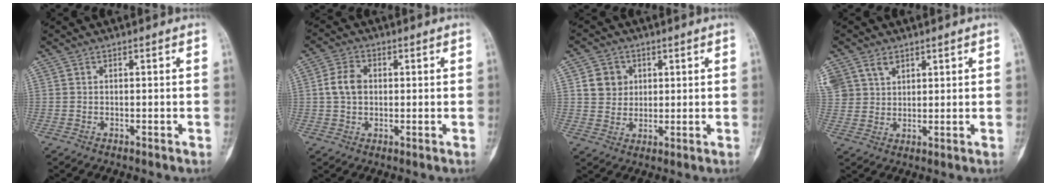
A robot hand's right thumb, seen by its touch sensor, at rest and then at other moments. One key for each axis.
{"total": 5.1, "fx": 0.4, "fy": 3.8, "fz": 3.3, "tx": -0.055, "ty": 0.014, "tz": 0.003}
{"total": 5.7, "fx": 1.7, "fy": 5.1, "fz": 1.7, "tx": 0.004, "ty": 0.001, "tz": 0.028}
{"total": 7.7, "fx": 4.2, "fy": 5.9, "fz": 2.6, "tx": -0.043, "ty": 0.002, "tz": 0.090}